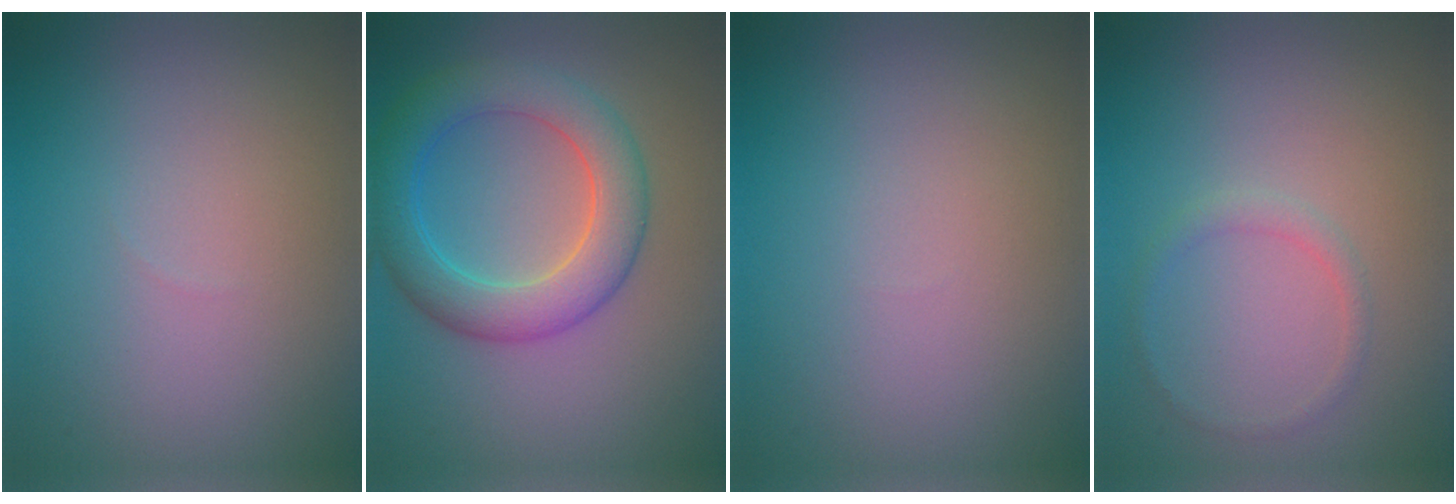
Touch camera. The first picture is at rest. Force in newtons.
{"total": 6.2, "press": 6.2, "slide": 0.1}
{"total": 0.0}
{"total": 1.0, "press": 1.0, "slide": 0.1}